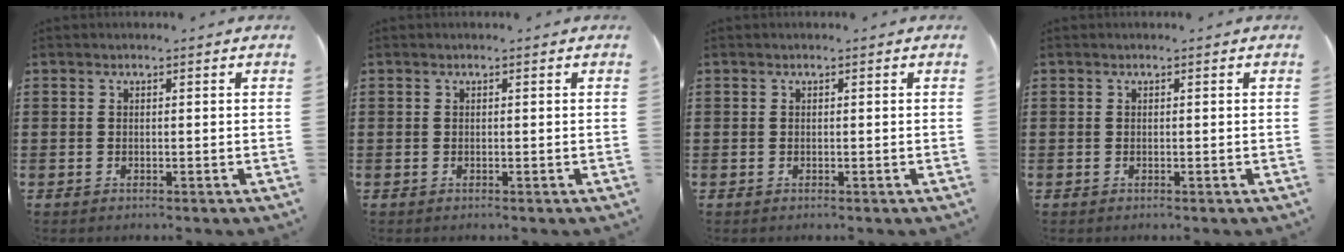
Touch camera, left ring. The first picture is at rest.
{"total": 0.0}
{"total": 0.0}
{"total": 0.0}